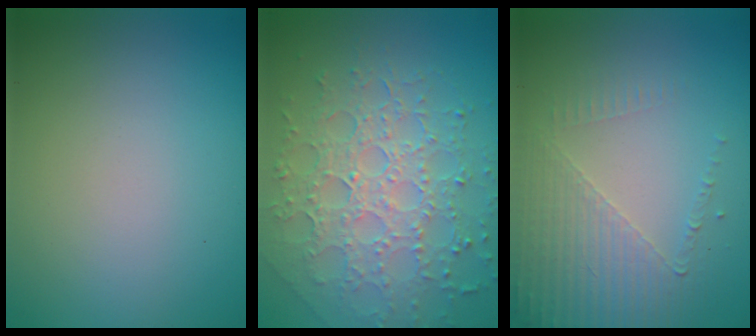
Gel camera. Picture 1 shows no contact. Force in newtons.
{"total": 7.3, "press": 5.2, "slide": 5.1}
{"total": 5.3, "press": 3.1, "slide": 4.3}